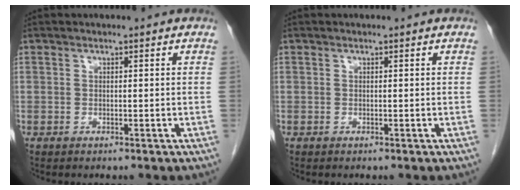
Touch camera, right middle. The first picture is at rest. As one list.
[{"total": 0.0}]